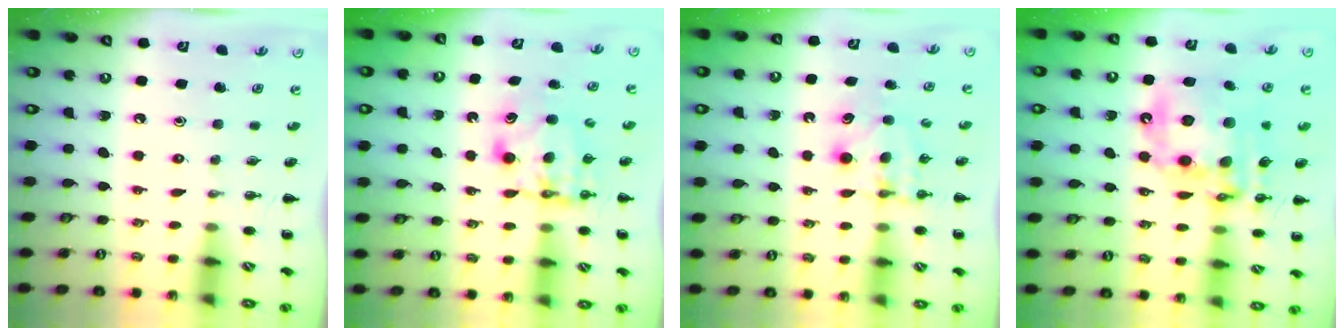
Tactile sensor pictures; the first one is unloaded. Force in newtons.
{"total": 6.3, "press": 6.3, "slide": 1.0}
{"total": 6.3, "press": 6.1, "slide": 1.3}
{"total": 19.9, "press": 19.4, "slide": 4.5}